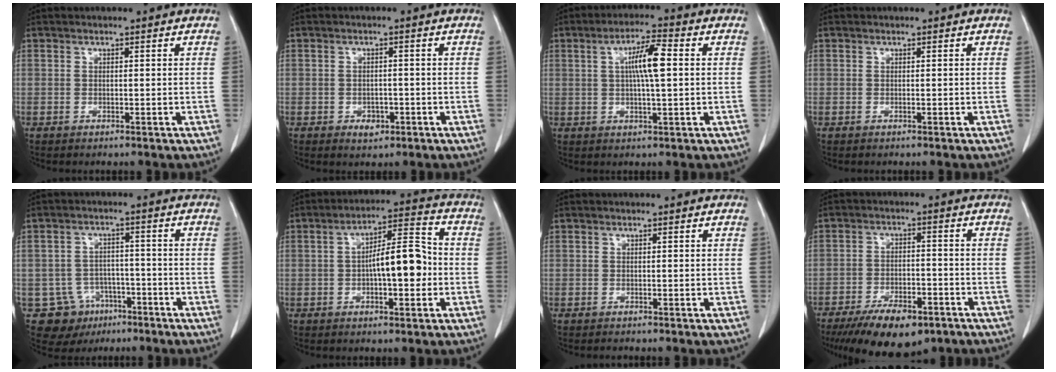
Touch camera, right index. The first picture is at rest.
{"total": 2.3, "force": [-1.1, 1.7, 1.2], "torque": [-0.009, 0.005, -0.005]}
{"total": 6.8, "force": [1.1, 0.8, 6.7], "torque": [-0.118, 0.009, 0.016]}
{"total": 0.0}
{"total": 10.0, "force": [-5.7, 7.9, 2.1], "torque": [-0.037, 0.025, -0.077]}
{"total": 9.6, "force": [-1.1, 2.8, 9.1], "torque": [-0.152, 0.024, -0.018]}
{"total": 0.5, "force": [-0.5, 0.2, 0.2], "torque": [-0.003, 0.000, -0.008]}
{"total": 12.5, "force": [-8.6, 4.8, 7.7], "torque": [-0.122, -0.009, -0.135]}